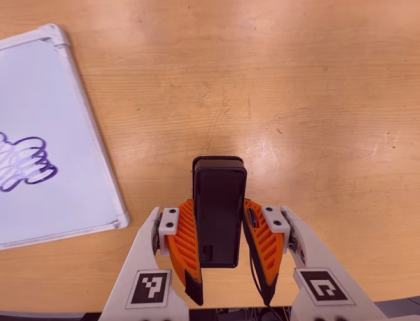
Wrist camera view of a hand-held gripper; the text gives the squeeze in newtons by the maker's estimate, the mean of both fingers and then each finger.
{"total": 4.4, "left": 2.8, "right": 6.0}